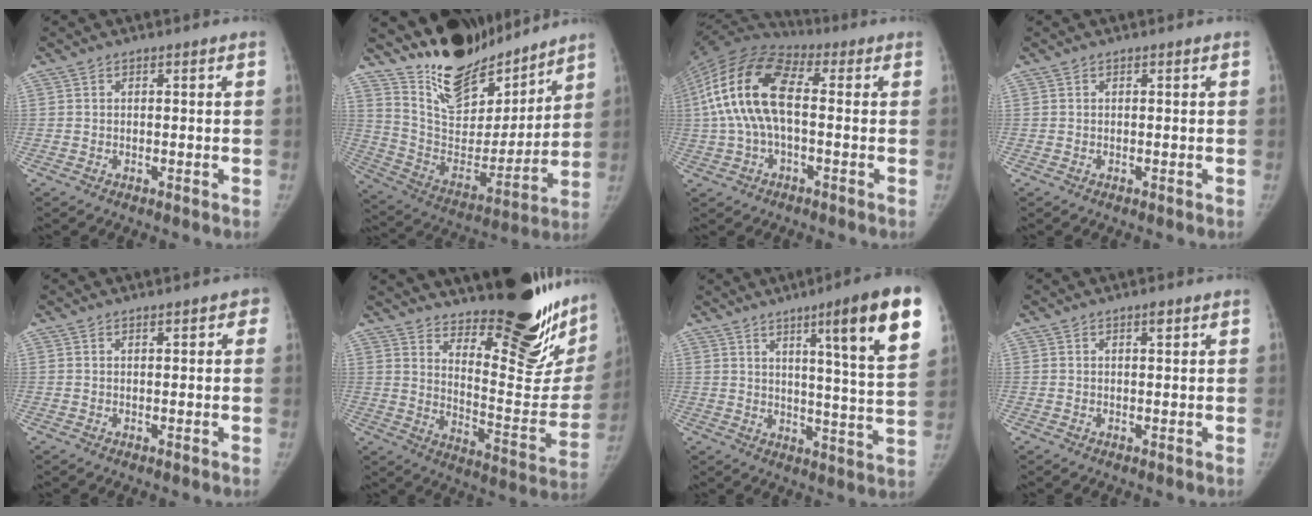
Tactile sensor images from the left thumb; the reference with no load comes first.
{"total": 19.8, "force": [17.2, 7.0, 6.8], "torque": [-0.059, -0.117, 0.304]}
{"total": 16.5, "force": [1.0, 8.4, 14.1], "torque": [-0.292, 0.040, 0.008]}
{"total": 0.0}
{"total": 2.2, "force": [1.1, 1.0, 1.6], "torque": [-0.006, 0.001, 0.009]}
{"total": 29.9, "force": [22.5, 8.6, 17.8], "torque": [-0.220, -0.158, 0.306]}
{"total": 17.7, "force": [9.0, 1.7, 15.2], "torque": [-0.185, -0.039, 0.124]}
{"total": 1.2, "force": [0.7, 0.4, 0.9], "torque": [-0.010, -0.001, 0.010]}